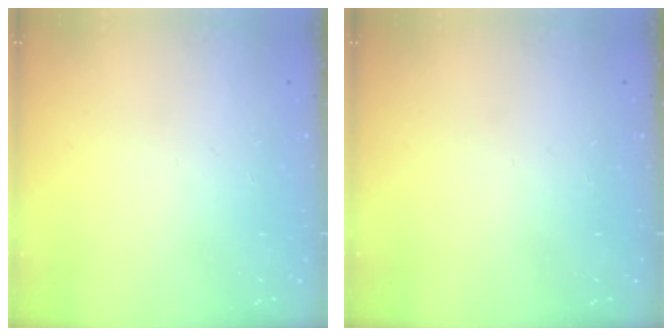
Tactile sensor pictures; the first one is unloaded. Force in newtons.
{"total": 0.0}